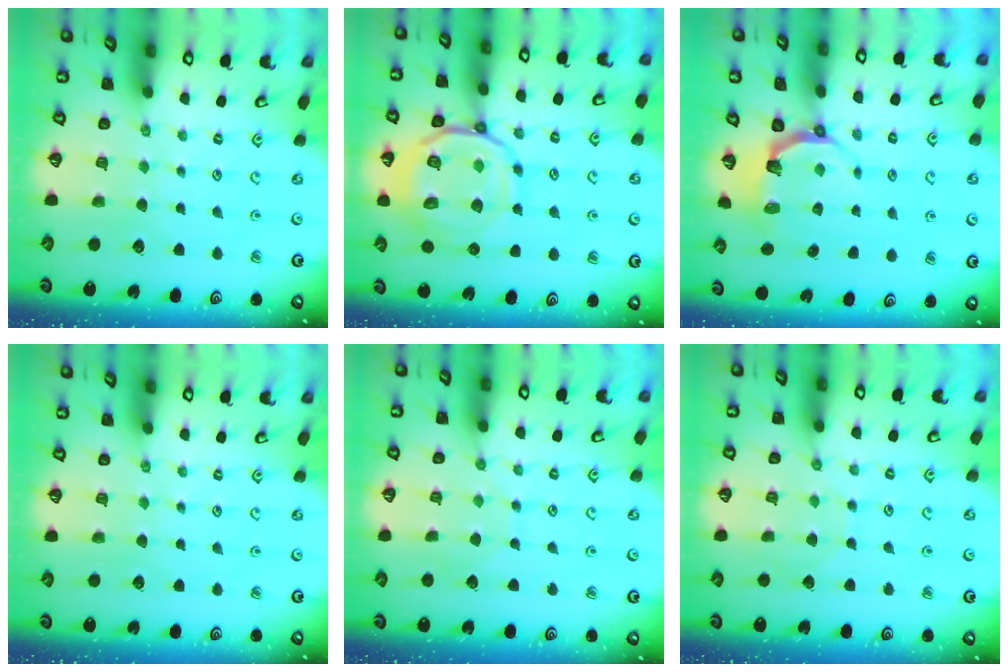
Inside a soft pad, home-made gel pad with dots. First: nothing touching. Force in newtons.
{"total": 16.7, "press": 16.6, "slide": 1.9}
{"total": 5.1, "press": 3.6, "slide": 3.6}
{"total": 0.0}
{"total": 3.8, "press": 3.8, "slide": 0.2}
{"total": 2.6, "press": 2.6, "slide": 0.3}